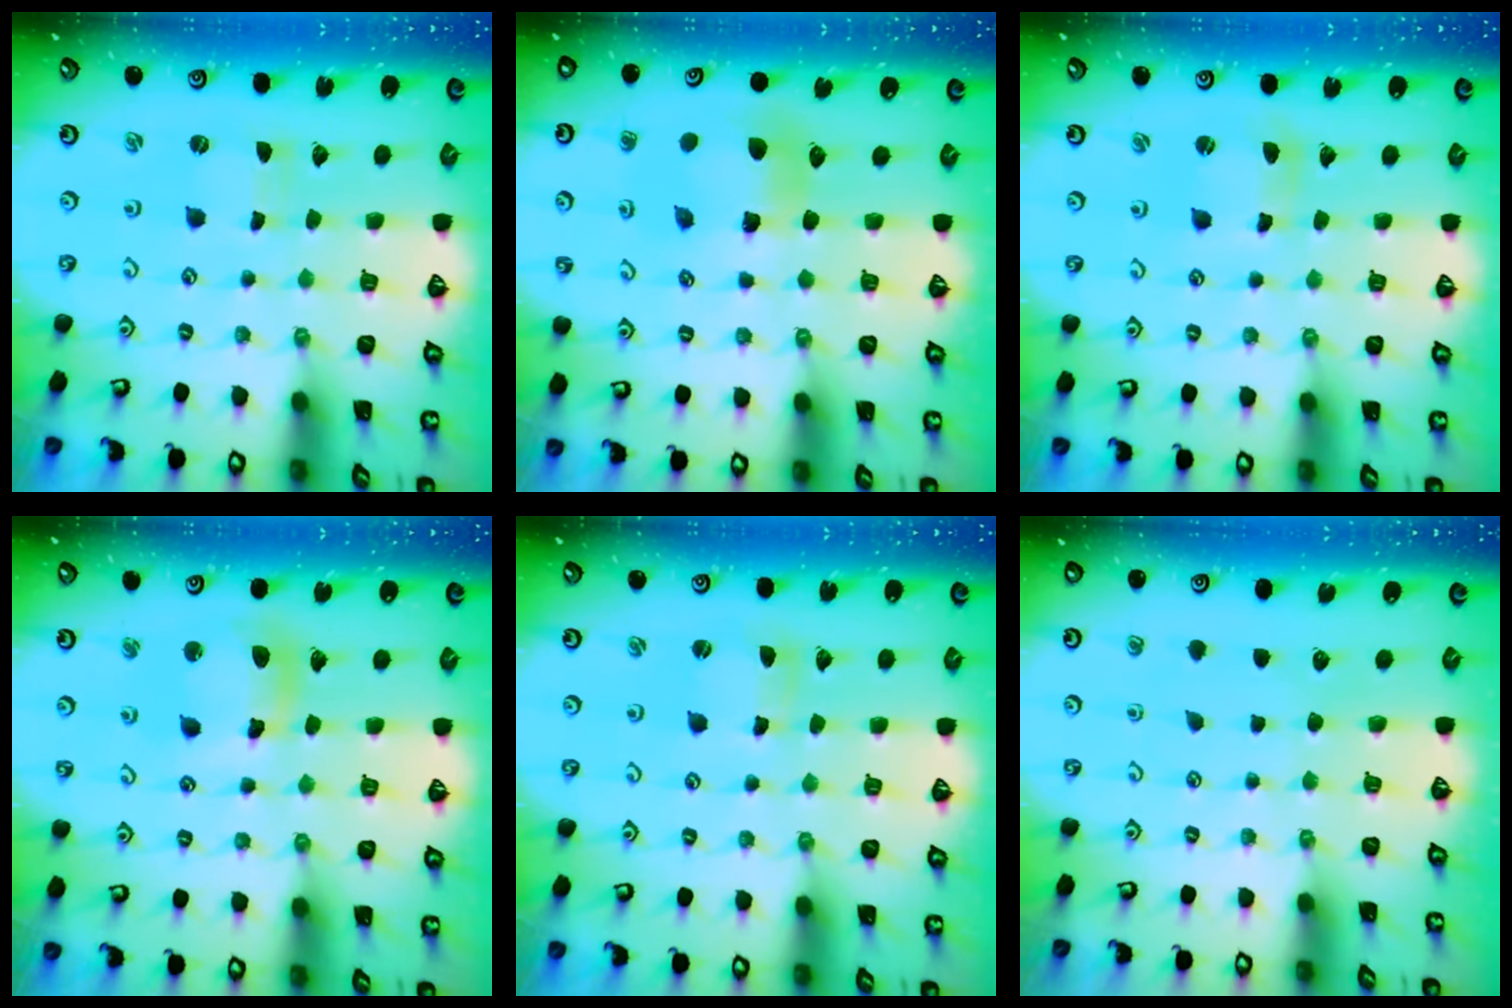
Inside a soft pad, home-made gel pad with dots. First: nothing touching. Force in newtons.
{"total": 7.3, "press": 7.2, "slide": 0.8}
{"total": 3.5, "press": 3.4, "slide": 0.5}
{"total": 10.7, "press": 10.6, "slide": 1.3}
{"total": 2.1, "press": 2.1, "slide": 0.2}
{"total": 0.0}